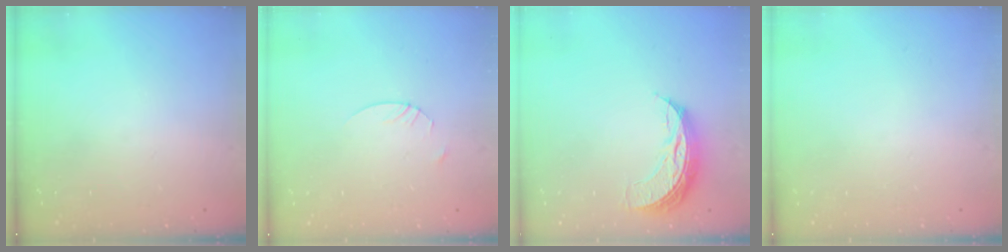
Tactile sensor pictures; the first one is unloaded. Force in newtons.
{"total": 1.4, "press": 1.4, "slide": 0.2}
{"total": 9.0, "press": 9.0, "slide": 0.6}
{"total": 0.0}